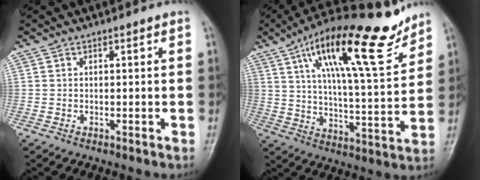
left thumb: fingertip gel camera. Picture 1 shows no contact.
{"total": 21.0, "force": [13.4, 5.3, 15.3], "torque": [-0.221, -0.048, 0.217]}